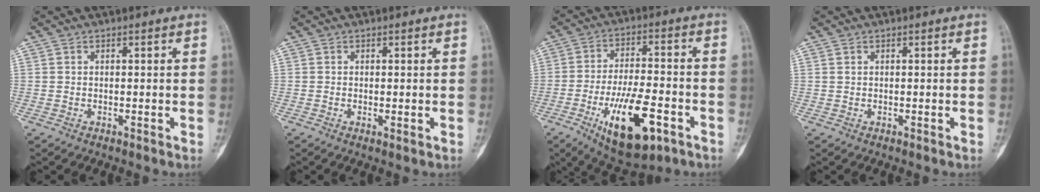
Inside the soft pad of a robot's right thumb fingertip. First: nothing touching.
{"total": 0.8, "force": [-0.1, 0.3, 0.8], "torque": [-0.011, -0.003, -0.003]}
{"total": 16.4, "force": [-6.8, 6.6, 13.3], "torque": [-0.212, 0.023, -0.100]}
{"total": 0.5, "force": [0.3, 0.3, 0.3], "torque": [-0.007, 0.003, 0.006]}